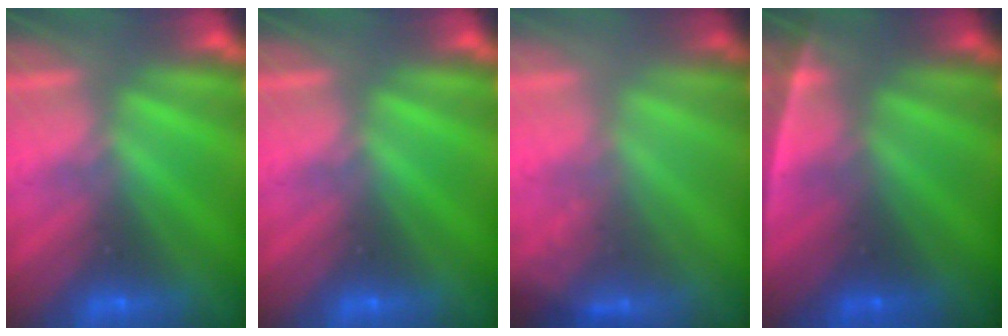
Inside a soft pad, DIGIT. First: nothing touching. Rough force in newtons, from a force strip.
{"total": 0.0}
{"total": 1.8}
{"total": 2.6}